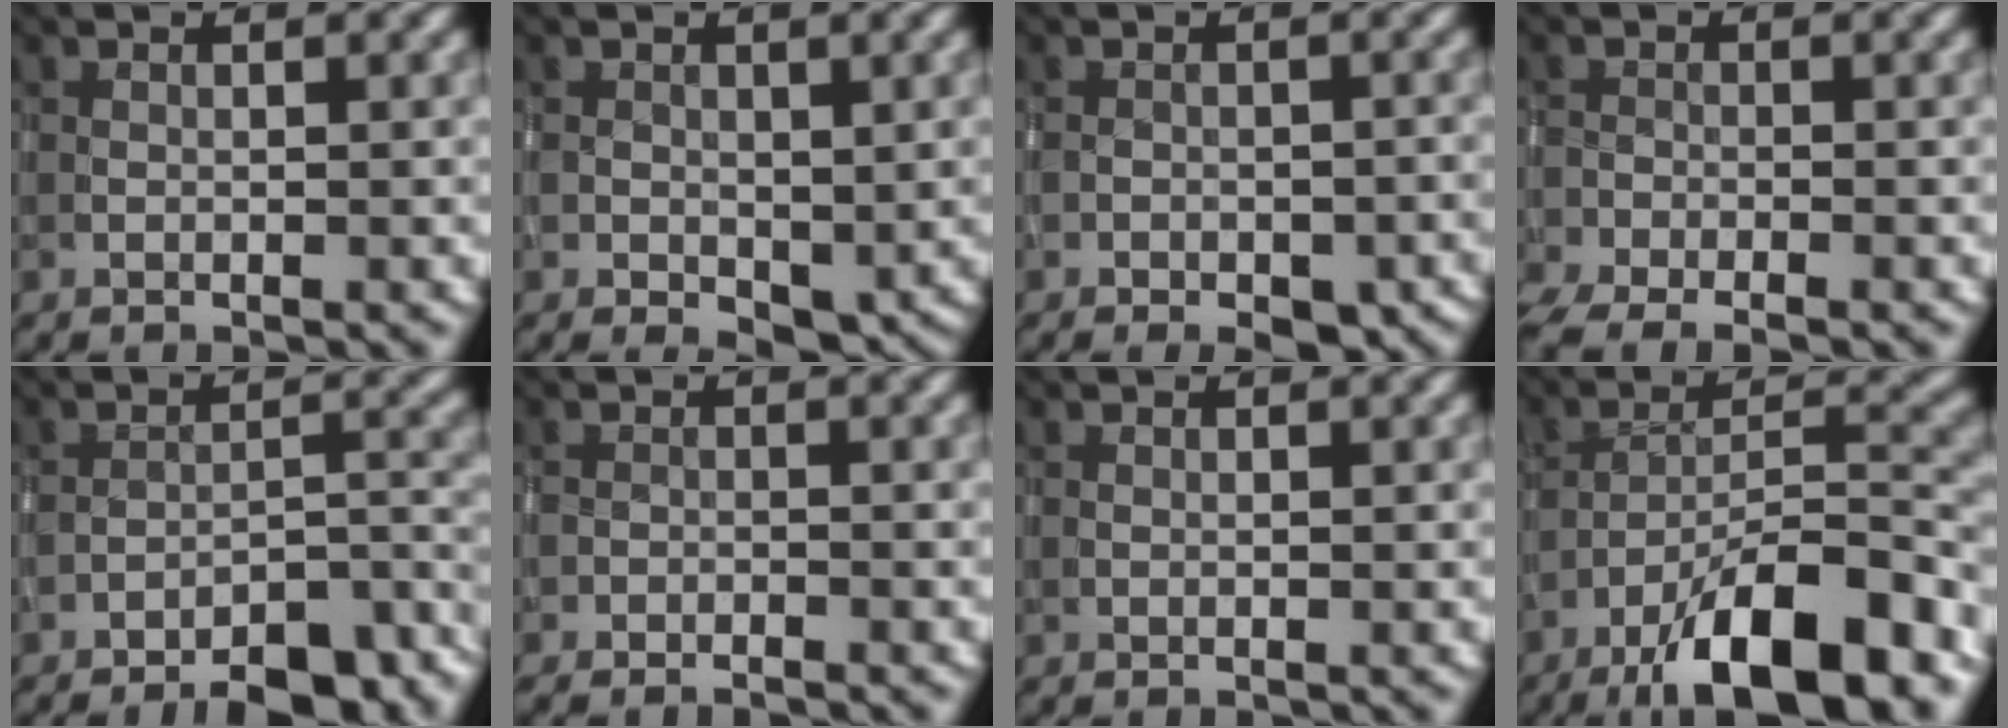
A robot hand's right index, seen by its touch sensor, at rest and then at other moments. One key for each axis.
{"total": 2.5, "fx": -0.3, "fy": 1.8, "fz": 1.7, "tx": -0.030, "ty": -0.008, "tz": -0.001}
{"total": 4.5, "fx": -2.9, "fy": 2.6, "fz": 2.4, "tx": -0.026, "ty": -0.002, "tz": -0.033}
{"total": 4.2, "fx": -3.3, "fy": 1.4, "fz": 2.1, "tx": -0.038, "ty": -0.019, "tz": -0.059}
{"total": 9.2, "fx": -7.8, "fy": 2.5, "fz": 4.0, "tx": -0.043, "ty": 0.001, "tz": -0.106}
{"total": 1.7, "fx": -1.6, "fy": 0.2, "fz": 0.5, "tx": -0.011, "ty": -0.003, "tz": -0.025}
{"total": 0.0}
{"total": 12.1, "fx": -8.2, "fy": 3.1, "fz": 8.3, "tx": -0.132, "ty": 0.017, "tz": -0.139}